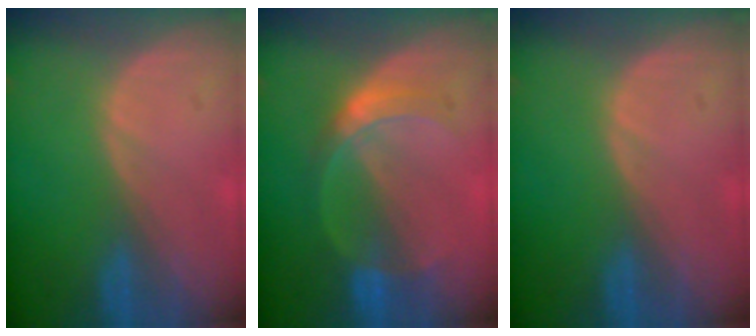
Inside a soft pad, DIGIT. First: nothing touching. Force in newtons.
{"total": 5.0, "press": 4.9, "slide": 0.2}
{"total": 0.0}